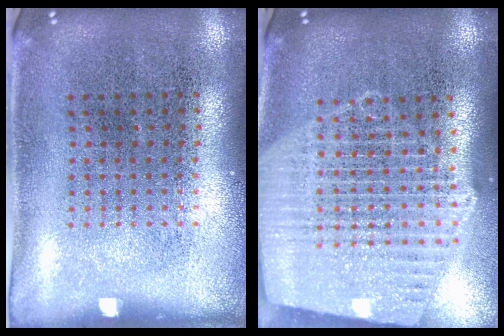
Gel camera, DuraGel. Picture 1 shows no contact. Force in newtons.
{"total": 2.3, "press": 2.0, "slide": 1.1}